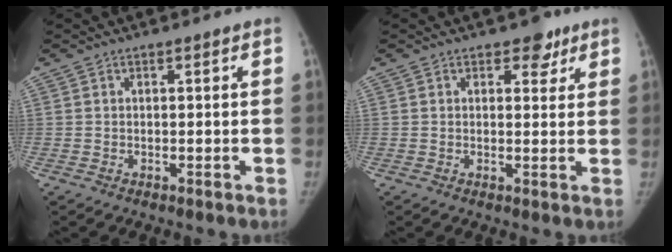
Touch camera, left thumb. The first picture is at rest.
{"total": 3.6, "force": [2.3, 2.3, 1.6], "torque": [0.005, -0.011, 0.029]}